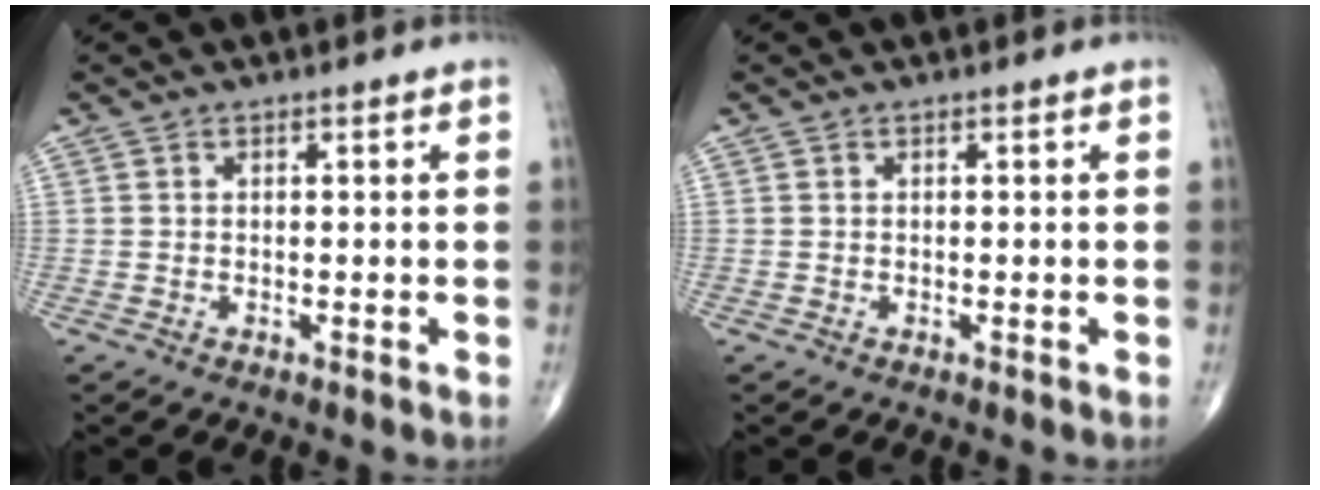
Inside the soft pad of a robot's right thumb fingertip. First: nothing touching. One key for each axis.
{"total": 0.0}